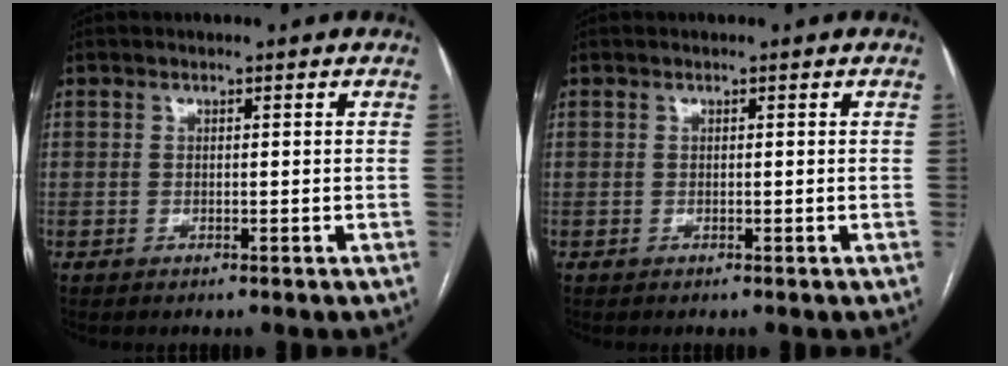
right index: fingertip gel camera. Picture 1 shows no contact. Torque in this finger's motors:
{"motor_torque": [0.00, 0.00, -0.02, 0.00]}